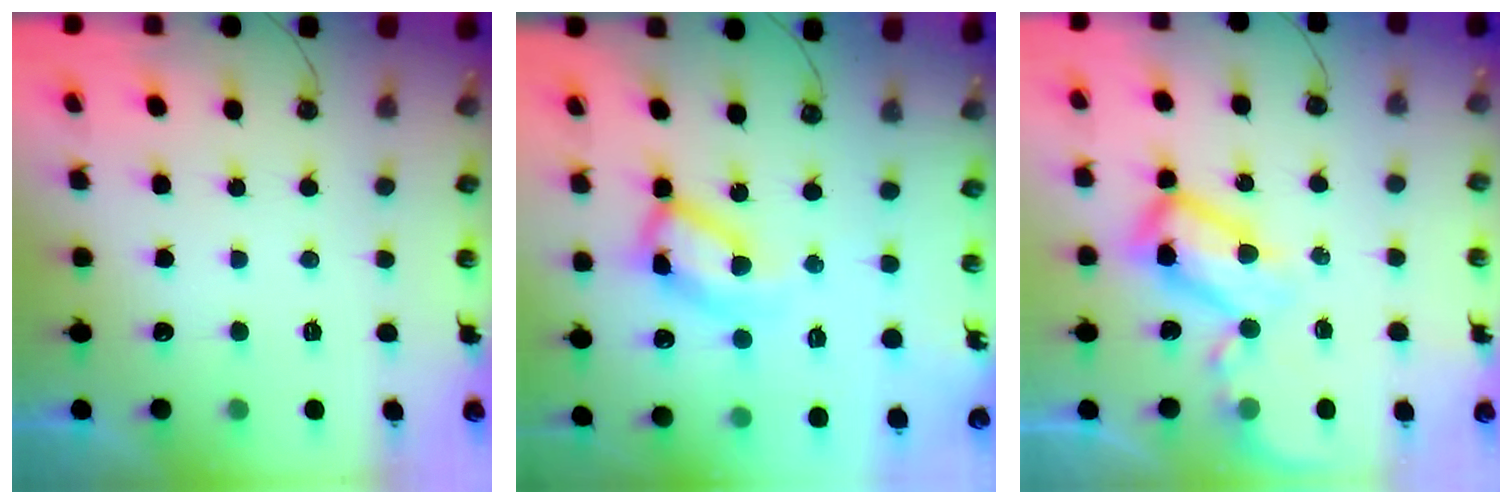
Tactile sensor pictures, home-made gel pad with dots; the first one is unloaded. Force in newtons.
{"total": 15.3, "press": 15.2, "slide": 1.3}
{"total": 12.6, "press": 12.5, "slide": 1.2}